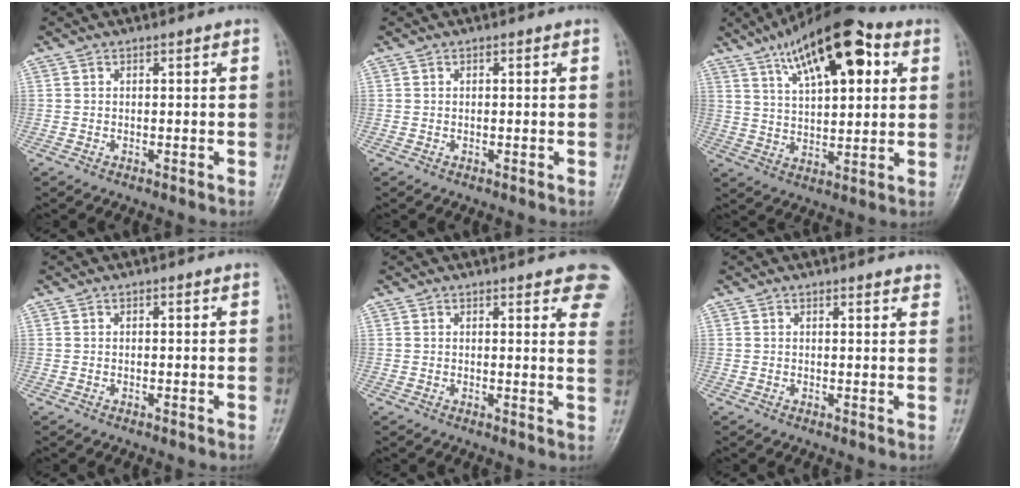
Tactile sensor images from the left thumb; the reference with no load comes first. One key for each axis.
{"total": 0.0}
{"total": 18.4, "fx": 8.1, "fy": 7.4, "fz": 14.7, "tx": -0.203, "ty": -0.008, "tz": 0.130}
{"total": 0.0}
{"total": 9.6, "fx": 6.8, "fy": 2.7, "fz": 6.2, "tx": -0.042, "ty": -0.023, "tz": 0.065}
{"total": 2.4, "fx": 2.1, "fy": 0.6, "fz": 1.0, "tx": 0.001, "ty": -0.006, "tz": 0.020}